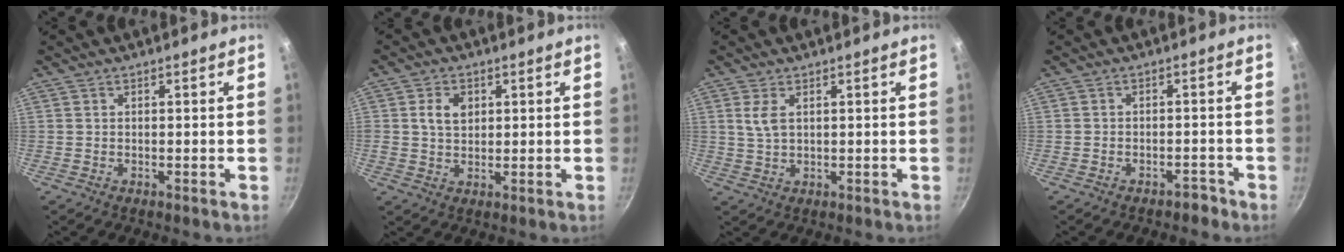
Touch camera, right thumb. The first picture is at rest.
{"total": 4.9, "force": [1.3, 3.6, 3.0], "torque": [-0.039, -0.002, 0.022]}
{"total": 3.8, "force": [1.2, 2.1, 2.9], "torque": [-0.056, -0.006, 0.025]}
{"total": 2.3, "force": [-1.8, 1.2, 0.7], "torque": [0.009, 0.030, -0.013]}